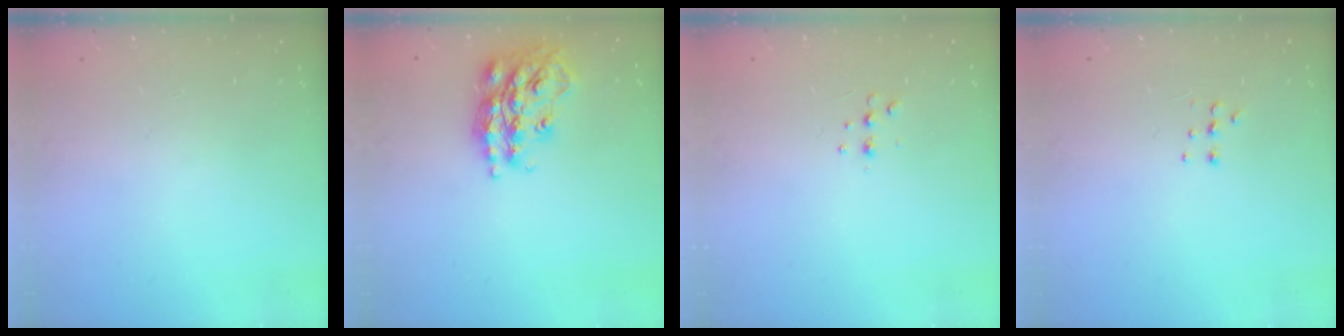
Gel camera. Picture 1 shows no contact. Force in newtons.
{"total": 19.2, "press": 19.2, "slide": 1.3}
{"total": 4.1, "press": 3.9, "slide": 1.3}
{"total": 5.7, "press": 5.6, "slide": 1.0}